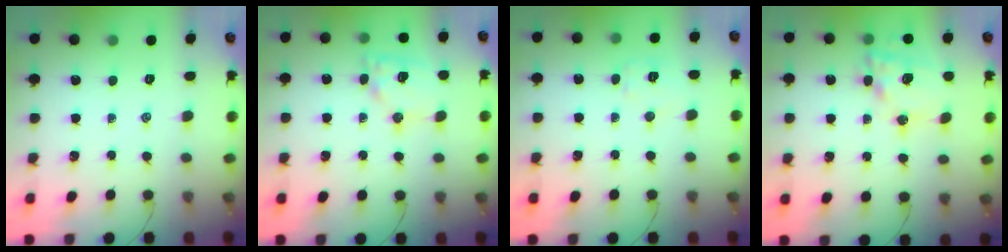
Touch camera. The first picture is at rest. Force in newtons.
{"total": 12.3, "press": 12.1, "slide": 1.8}
{"total": 5.8, "press": 5.8, "slide": 0.7}
{"total": 16.1, "press": 15.6, "slide": 3.6}